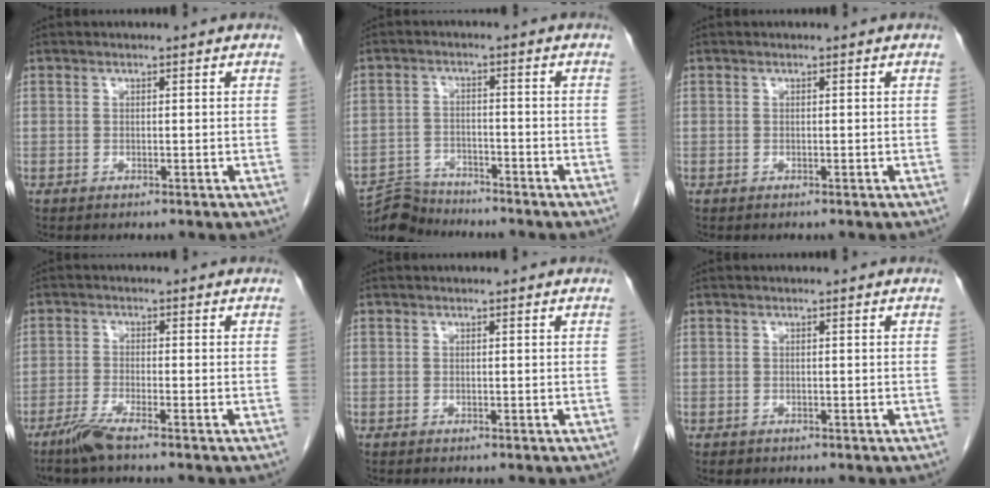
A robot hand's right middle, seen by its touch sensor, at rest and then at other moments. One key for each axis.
{"total": 6.2, "fx": -6.1, "fy": 0.9, "fz": -0.3, "tx": 0.003, "ty": -0.005, "tz": -0.112}
{"total": 0.0}
{"total": 3.7, "fx": -2.8, "fy": -0.1, "fz": 2.3, "tx": -0.056, "ty": -0.009, "tz": -0.061}
{"total": 0.0}
{"total": 0.6, "fx": -0.4, "fy": 0.4, "fz": 0.1, "tx": -0.008, "ty": 0.000, "tz": -0.004}